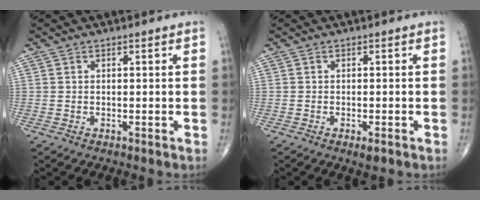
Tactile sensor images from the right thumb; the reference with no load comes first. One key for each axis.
{"total": 1.7, "fx": -0.9, "fy": 0.5, "fz": 1.3, "tx": -0.022, "ty": 0.002, "tz": -0.012}